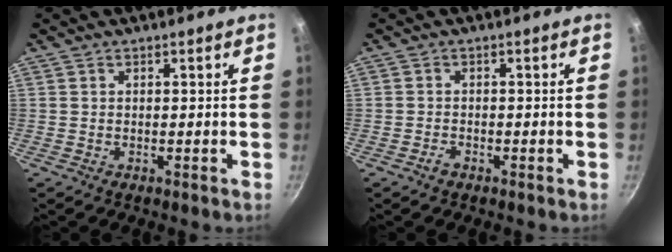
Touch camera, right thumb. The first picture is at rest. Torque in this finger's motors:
{"motor_torque": [-0.36, -0.01, -0.34, 0.16, 0.11]}